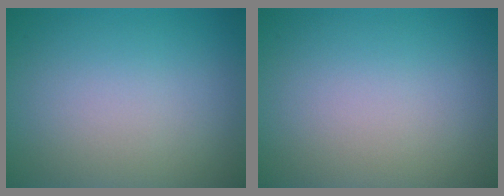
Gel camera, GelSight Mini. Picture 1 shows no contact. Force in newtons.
{"total": 0.0}